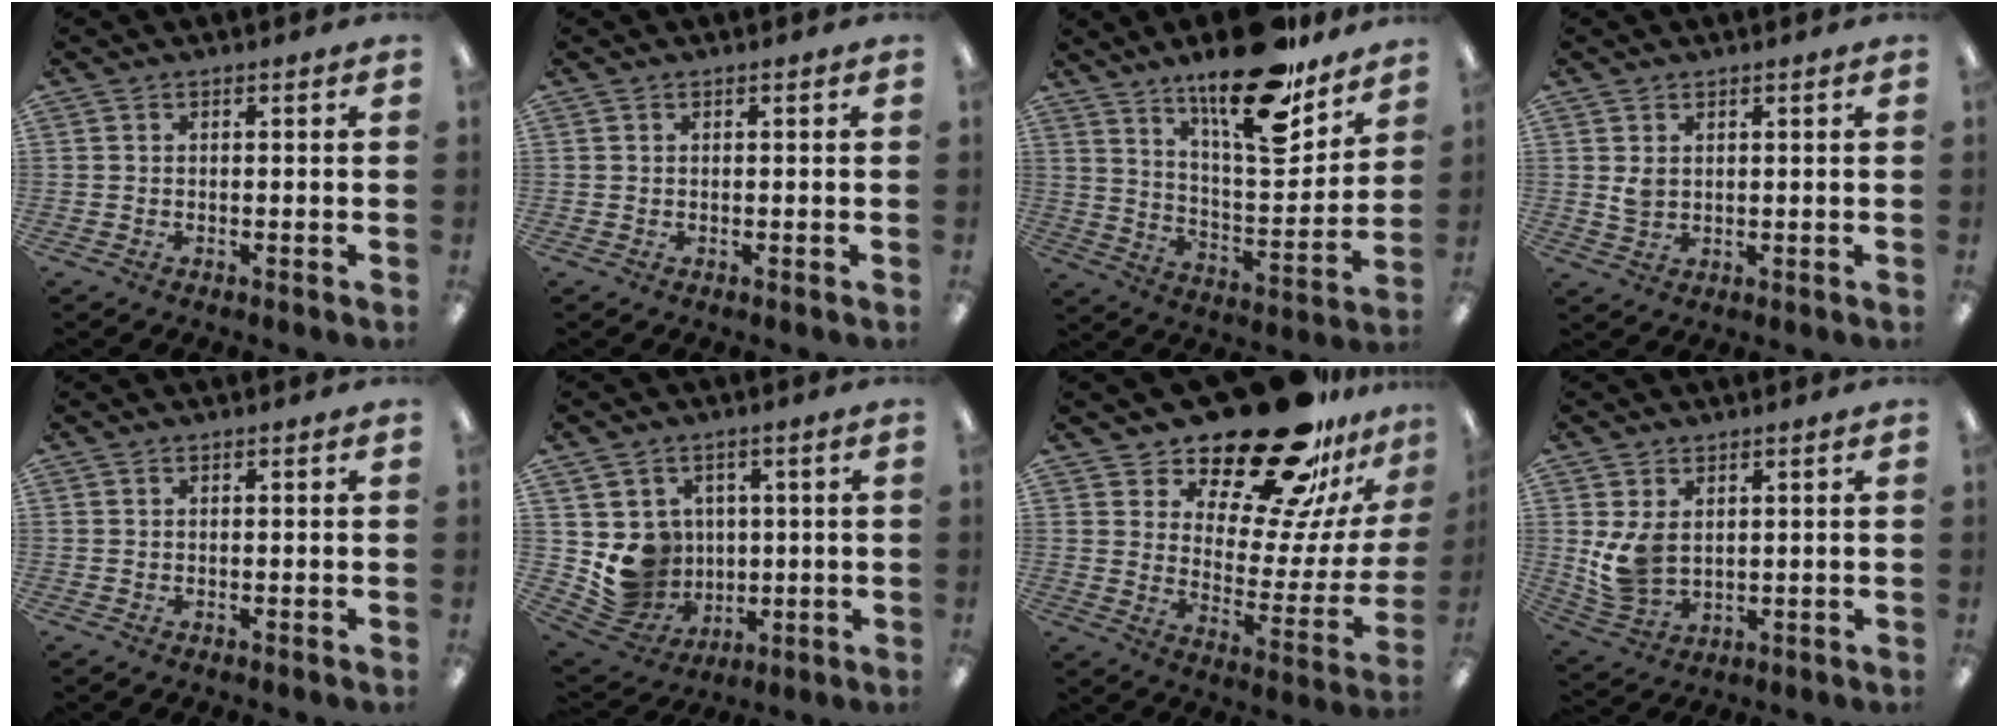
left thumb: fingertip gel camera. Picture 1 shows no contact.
{"total": 0.0}
{"total": 20.9, "force": [15.1, 6.6, 12.9], "torque": [-0.194, -0.105, 0.251]}
{"total": 2.7, "force": [1.2, 2.0, 1.5], "torque": [-0.025, -0.001, 0.020]}
{"total": 0.0}
{"total": 9.8, "force": [1.5, 9.5, 1.8], "torque": [-0.059, -0.017, 0.045]}
{"total": 25.1, "force": [20.5, 7.8, 12.1], "torque": [-0.170, -0.156, 0.347]}
{"total": 7.8, "force": [2.1, 5.4, 5.2], "torque": [-0.110, -0.006, 0.043]}